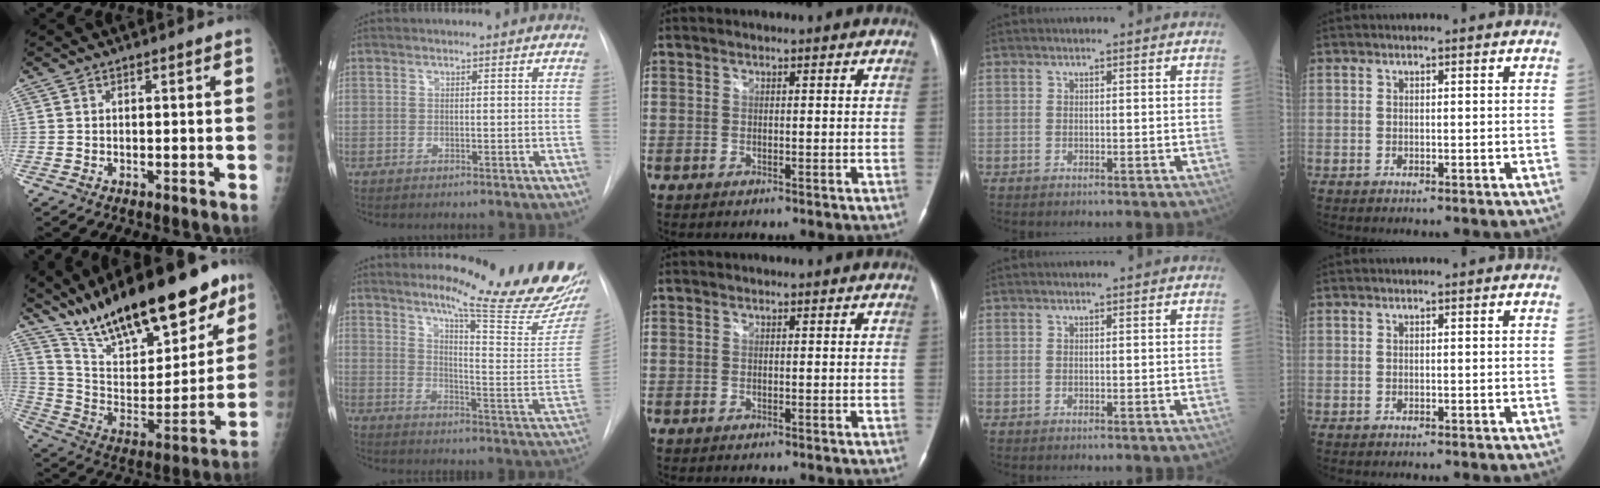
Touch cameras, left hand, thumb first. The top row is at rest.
{"thumb": {"total": 28.7, "force": [20.3, 10.1, 17.5], "torque": [-0.250, -0.059, 0.337]}, "index": {"total": 19.8, "force": [17.3, -0.7, 9.6], "torque": [-0.136, -0.108, 0.223]}}